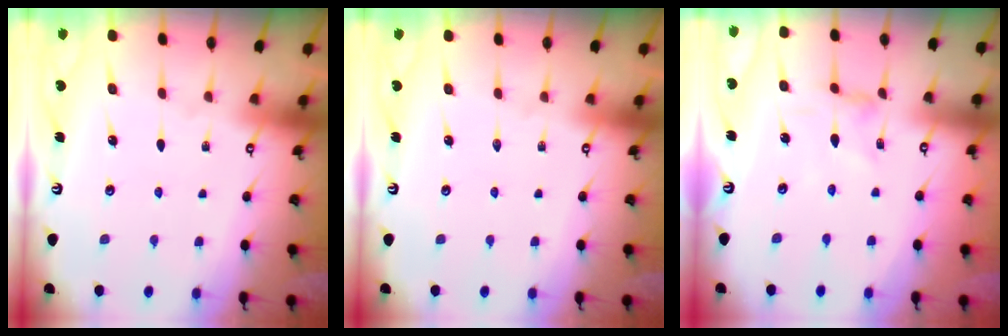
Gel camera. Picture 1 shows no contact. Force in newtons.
{"total": 0.0}
{"total": 0.7, "press": 0.7, "slide": 0.3}